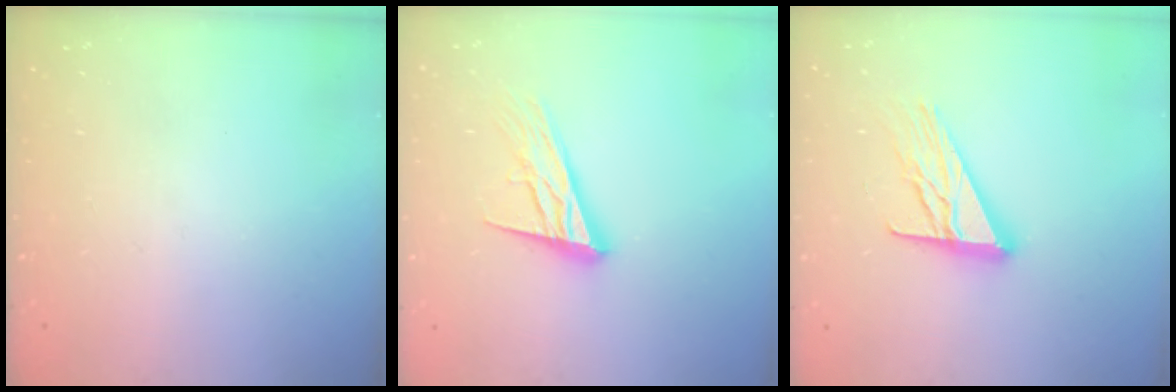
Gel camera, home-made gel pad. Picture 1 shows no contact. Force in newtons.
{"total": 15.6, "press": 15.1, "slide": 3.7}
{"total": 13.8, "press": 13.8, "slide": 1.1}